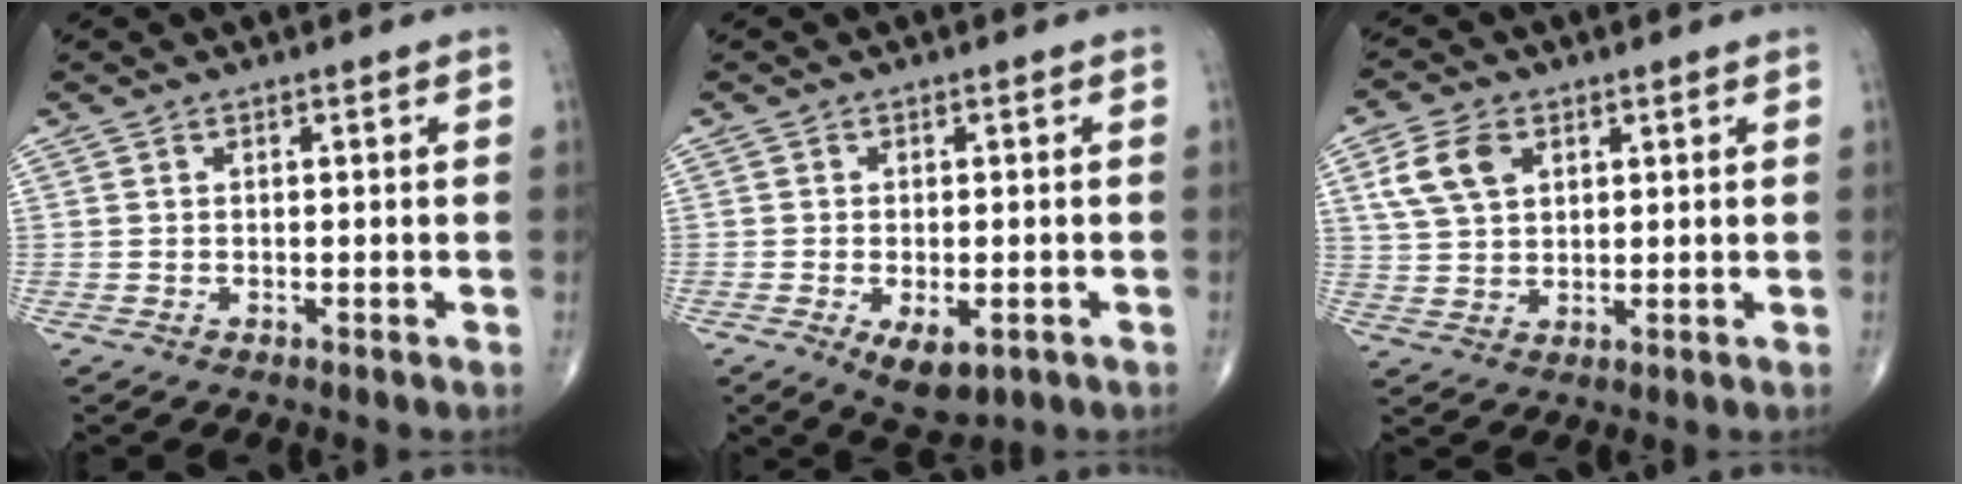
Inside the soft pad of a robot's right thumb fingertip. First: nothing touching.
{"total": 6.2, "force": [-2.3, 3.1, 4.9], "torque": [-0.076, -0.005, -0.025]}
{"total": 7.6, "force": [2.9, 4.9, 4.9], "torque": [-0.091, -0.003, 0.059]}